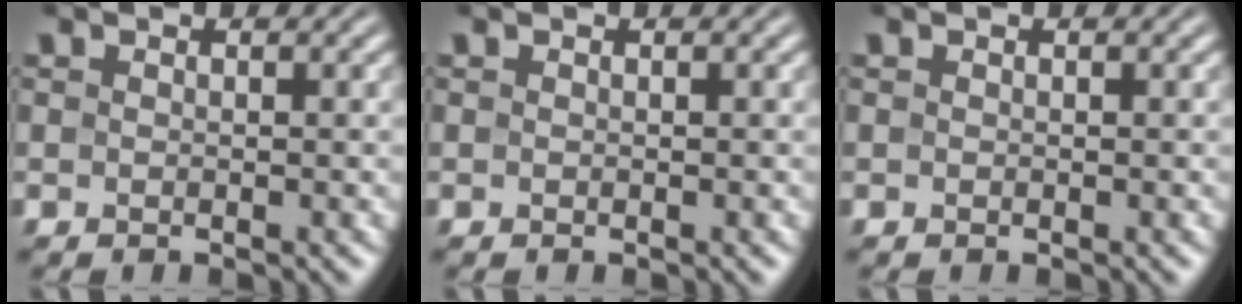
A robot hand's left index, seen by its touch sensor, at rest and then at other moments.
{"total": 0.0}
{"total": 0.0}